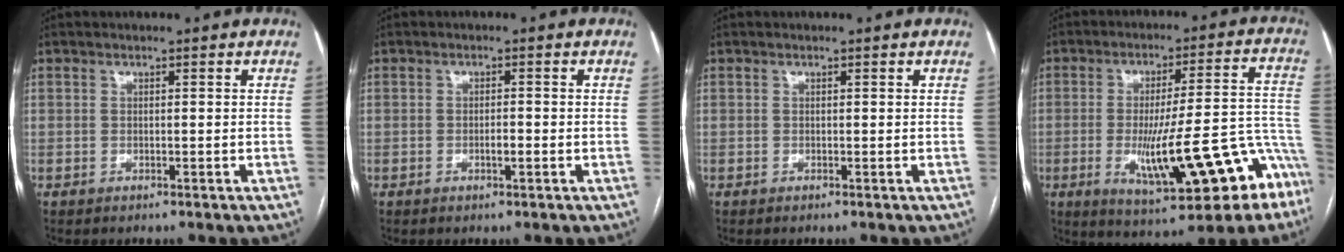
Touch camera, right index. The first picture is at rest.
{"total": 1.6, "force": [-0.5, 0.3, 1.5], "torque": [-0.026, 0.000, -0.009]}
{"total": 0.0}
{"total": 20.2, "force": [-8.6, 4.1, 17.9], "torque": [-0.191, 0.023, -0.106]}